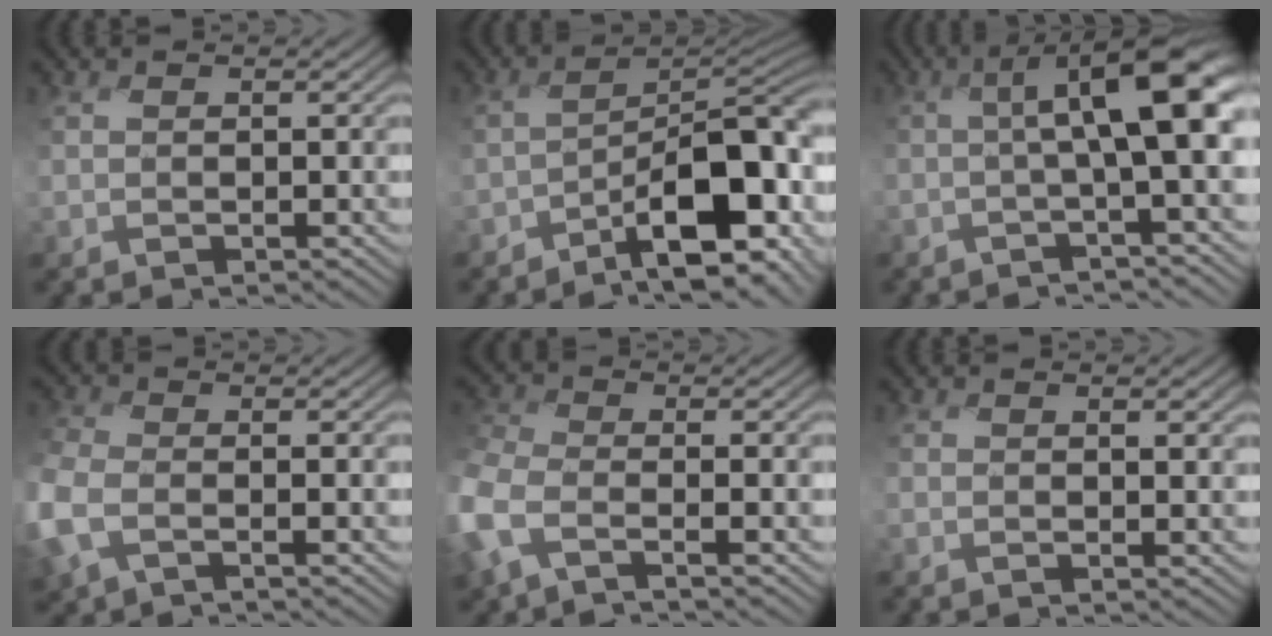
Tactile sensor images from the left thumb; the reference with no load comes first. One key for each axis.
{"total": 13.7, "fx": -5.2, "fy": 6.3, "fz": 11.0, "tx": -0.151, "ty": -0.028, "tz": -0.082}
{"total": 7.8, "fx": 0.1, "fy": 1.1, "fz": 7.7, "tx": -0.106, "ty": 0.022, "tz": -0.011}
{"total": 6.1, "fx": -2.7, "fy": 3.9, "fz": 3.9, "tx": -0.136, "ty": -0.011, "tz": -0.061}
{"total": 6.0, "fx": -2.9, "fy": 3.2, "fz": 4.1, "tx": -0.127, "ty": -0.009, "tz": -0.078}
{"total": 1.0, "fx": 0.7, "fy": -0.1, "fz": 0.7, "tx": -0.008, "ty": 0.001, "tz": 0.012}